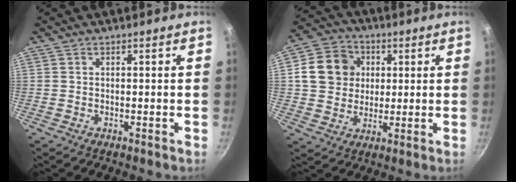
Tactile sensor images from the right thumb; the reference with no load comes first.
{"total": 11.5, "force": [2.3, 10.1, 5.0], "torque": [-0.062, 0.013, 0.033]}